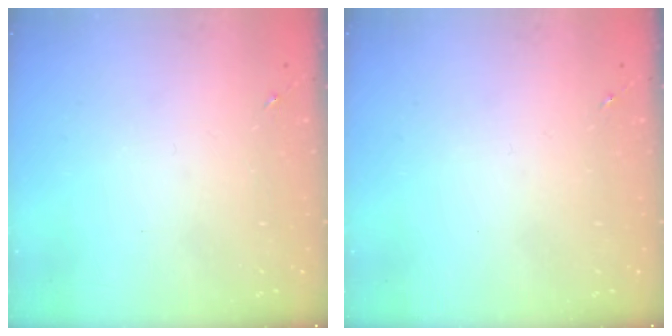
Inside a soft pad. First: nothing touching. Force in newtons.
{"total": 0.0}